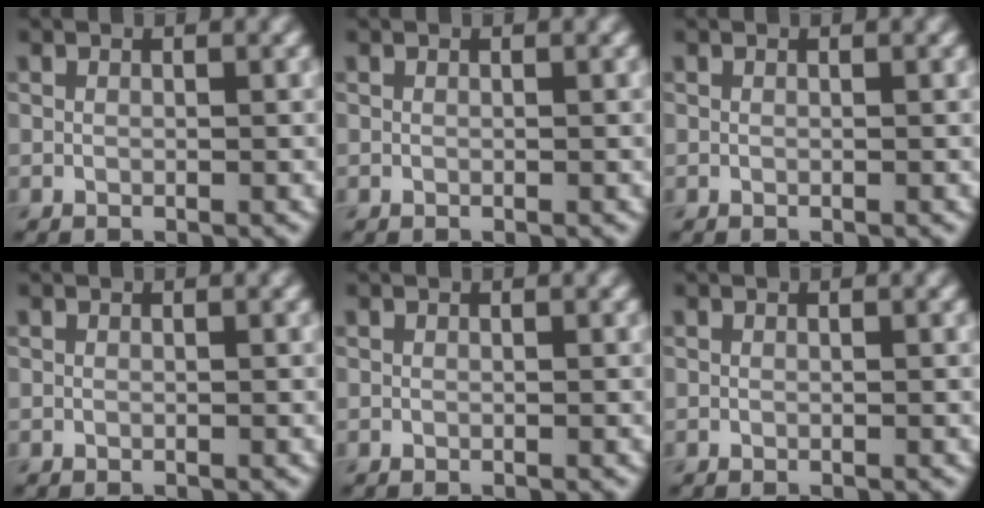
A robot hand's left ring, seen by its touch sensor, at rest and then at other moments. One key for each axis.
{"total": 0.0}
{"total": 0.0}
{"total": 0.0}
{"total": 0.0}
{"total": 0.0}